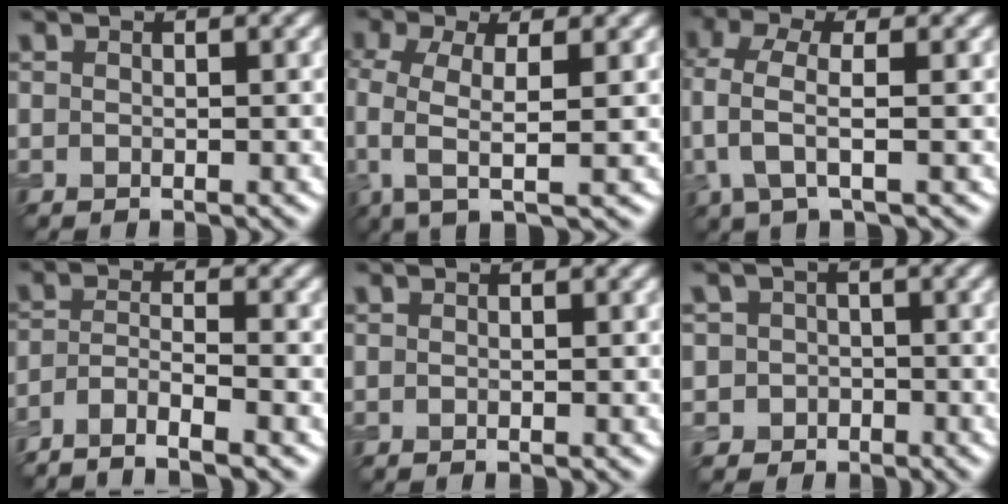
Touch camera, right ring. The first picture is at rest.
{"total": 5.1, "force": [-0.3, 1.9, 4.8], "torque": [-0.106, -0.004, -0.010]}
{"total": 3.9, "force": [0.1, 1.5, 3.6], "torque": [-0.086, 0.003, -0.003]}
{"total": 5.2, "force": [-3.9, 1.1, 3.3], "torque": [-0.054, -0.003, -0.076]}
{"total": 0.0}
{"total": 3.5, "force": [-0.9, 3.4, 0.3], "torque": [0.023, 0.005, -0.031]}